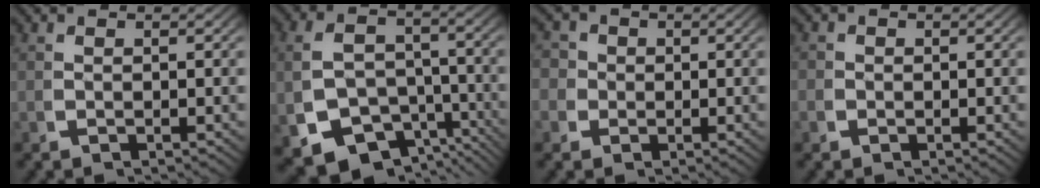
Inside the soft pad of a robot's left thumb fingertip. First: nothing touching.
{"total": 11.7, "force": [-5.1, 9.1, 5.4], "torque": [-0.126, -0.052, -0.071]}
{"total": 4.4, "force": [0.3, 4.1, 1.4], "torque": [-0.029, -0.003, -0.005]}
{"total": 0.9, "force": [-0.2, 0.9, 0.0], "torque": [0.002, -0.003, -0.009]}